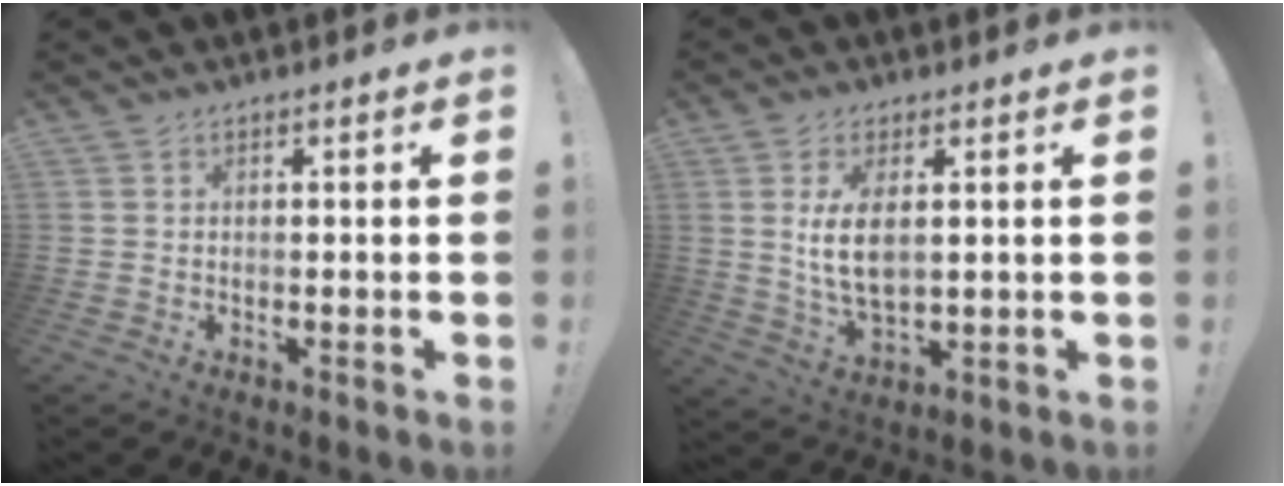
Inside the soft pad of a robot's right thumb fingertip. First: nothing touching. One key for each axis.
{"total": 8.7, "fx": 1.8, "fy": 4.0, "fz": 7.6, "tx": -0.144, "ty": -0.023, "tz": 0.026}